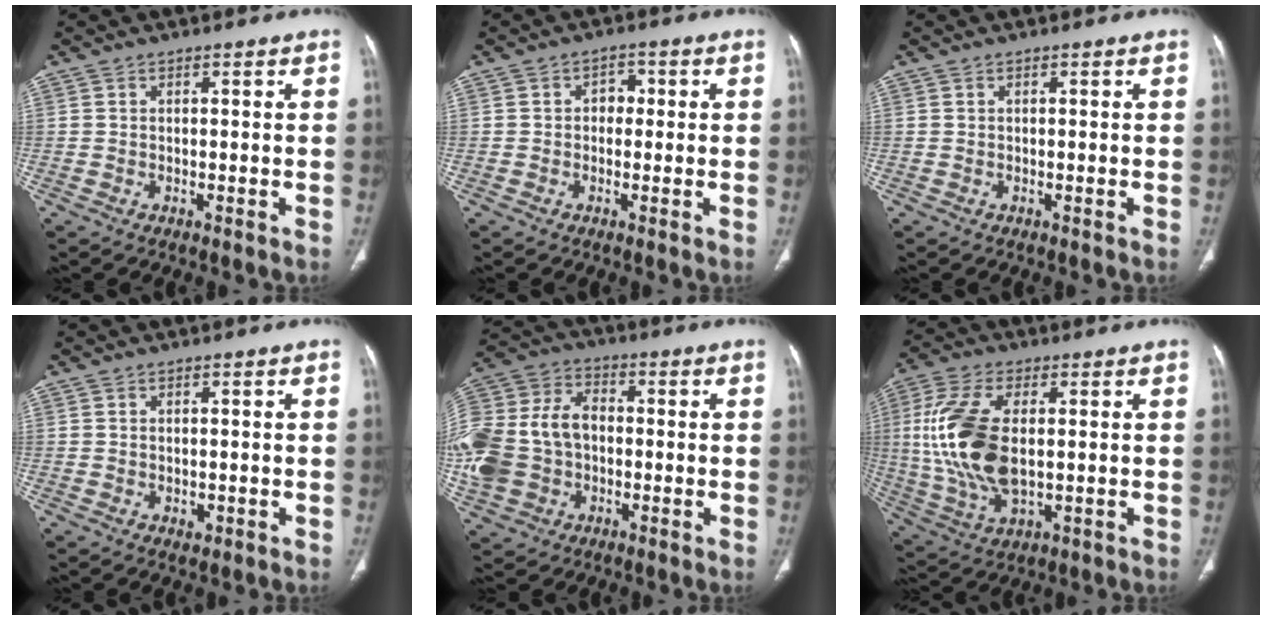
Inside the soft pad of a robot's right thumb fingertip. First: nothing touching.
{"total": 2.9, "force": [0.0, 2.3, 1.7], "torque": [-0.007, 0.010, -0.007]}
{"total": 0.0}
{"total": 1.5, "force": [-0.3, 1.1, 1.0], "torque": [-0.012, -0.002, 0.000]}
{"total": 18.8, "force": [-1.6, 14.3, 12.1], "torque": [-0.277, 0.033, -0.024]}
{"total": 16.7, "force": [1.0, 8.6, 14.3], "torque": [-0.313, -0.009, 0.025]}